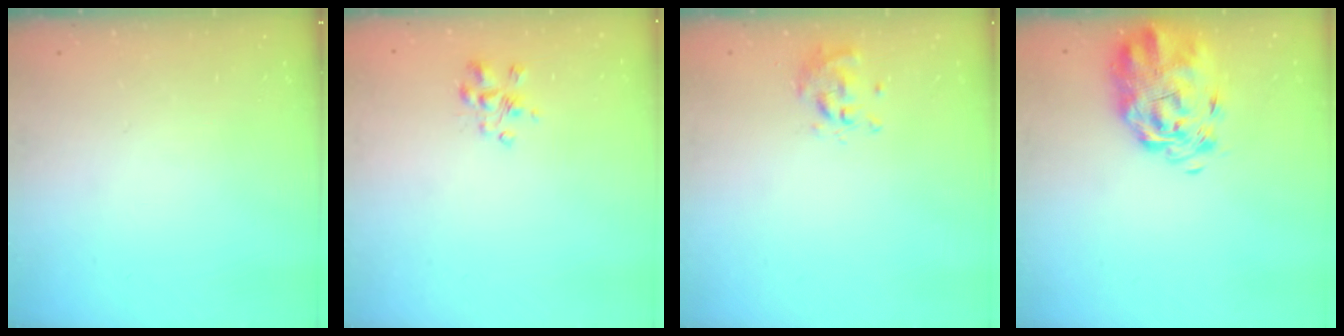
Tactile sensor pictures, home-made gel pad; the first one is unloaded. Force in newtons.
{"total": 3.2, "press": 3.2, "slide": 0.4}
{"total": 0.6, "press": 0.6, "slide": 0.2}
{"total": 3.9, "press": 3.3, "slide": 2.1}